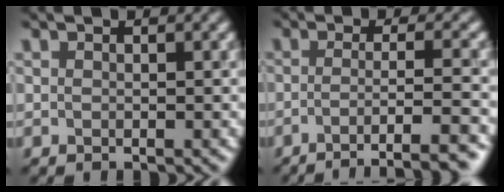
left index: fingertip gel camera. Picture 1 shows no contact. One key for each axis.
{"total": 6.2, "fx": -3.6, "fy": 0.9, "fz": 5.0, "tx": -0.066, "ty": 0.008, "tz": -0.037}